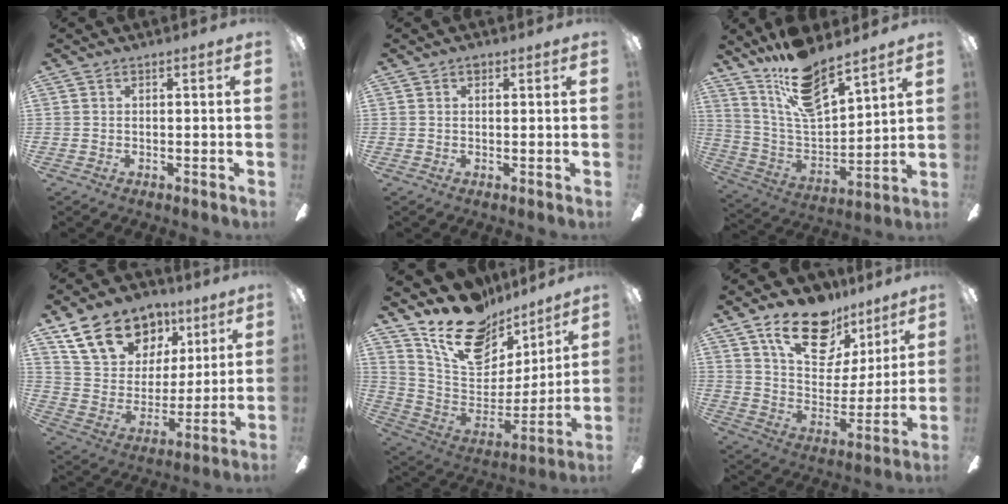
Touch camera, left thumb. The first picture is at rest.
{"total": 1.1, "force": [0.7, 0.7, 0.5], "torque": [-0.004, -0.001, 0.011]}
{"total": 15.7, "force": [12.1, 5.0, 8.5], "torque": [-0.171, -0.068, 0.215]}
{"total": 18.5, "force": [11.6, 12.3, 7.6], "torque": [-0.143, -0.048, 0.219]}
{"total": 20.4, "force": [15.6, 10.4, 8.1], "torque": [-0.143, -0.106, 0.278]}
{"total": 19.2, "force": [12.4, 10.6, 10.1], "torque": [-0.155, -0.064, 0.218]}